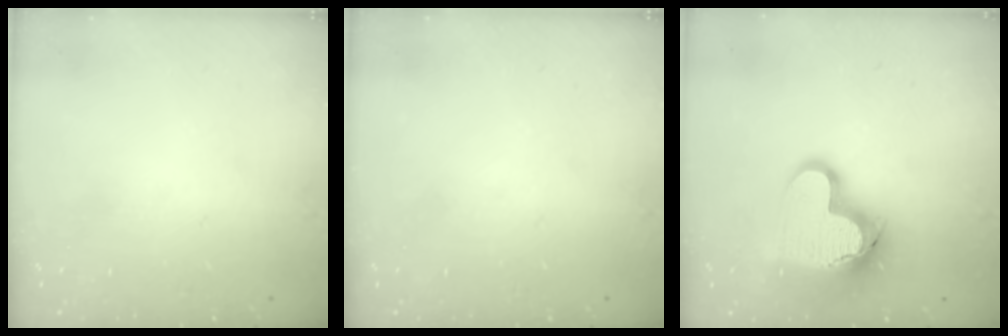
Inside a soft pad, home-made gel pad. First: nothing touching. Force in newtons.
{"total": 0.0}
{"total": 15.9, "press": 15.7, "slide": 2.2}